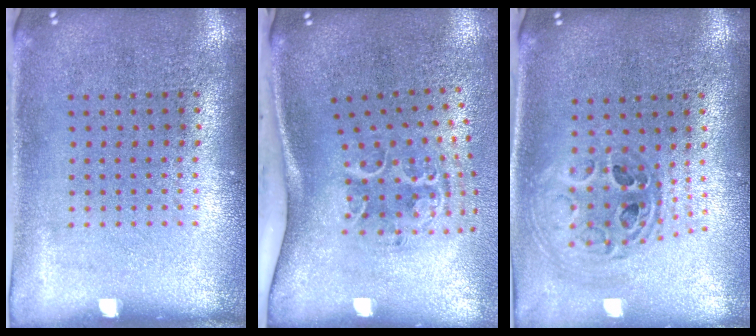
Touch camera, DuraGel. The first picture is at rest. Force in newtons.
{"total": 2.1, "press": 1.3, "slide": 1.6}
{"total": 1.0, "press": 1.0, "slide": 0.2}